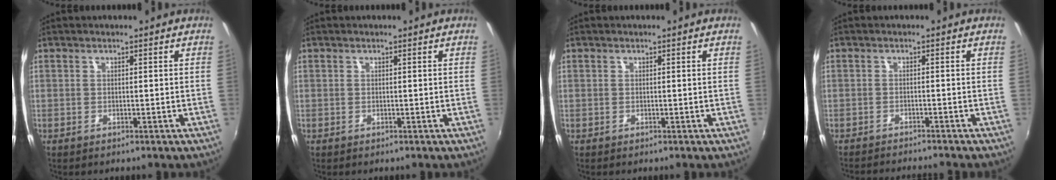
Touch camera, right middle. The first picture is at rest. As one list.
[{"total": 0.0}, {"total": 0.0}, {"total": 6.1, "force": [-5.8, -0.3, 2.0], "torque": [-0.048, -0.014, -0.092]}]